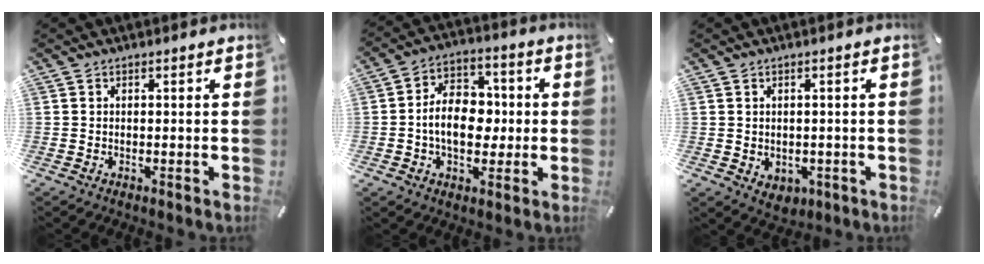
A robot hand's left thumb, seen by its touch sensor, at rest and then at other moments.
{"total": 12.0, "force": [-1.3, 8.6, 8.3], "torque": [-0.136, 0.013, -0.021]}
{"total": 2.8, "force": [0.0, 2.6, 0.8], "torque": [0.001, -0.001, 0.000]}